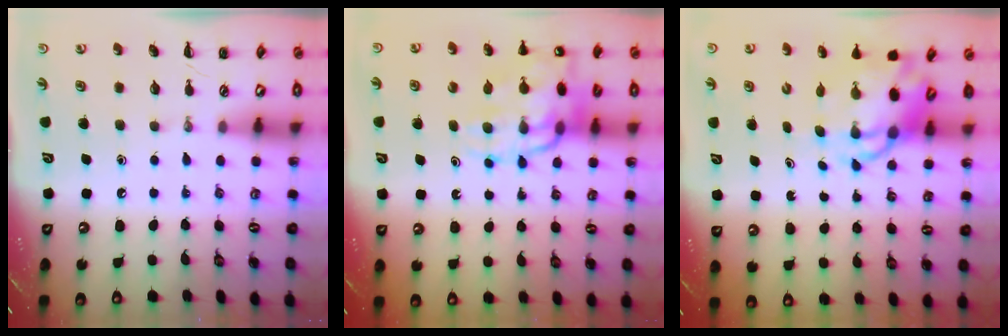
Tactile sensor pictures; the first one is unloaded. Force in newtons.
{"total": 16.4, "press": 16.0, "slide": 3.3}
{"total": 7.9, "press": 7.6, "slide": 2.2}